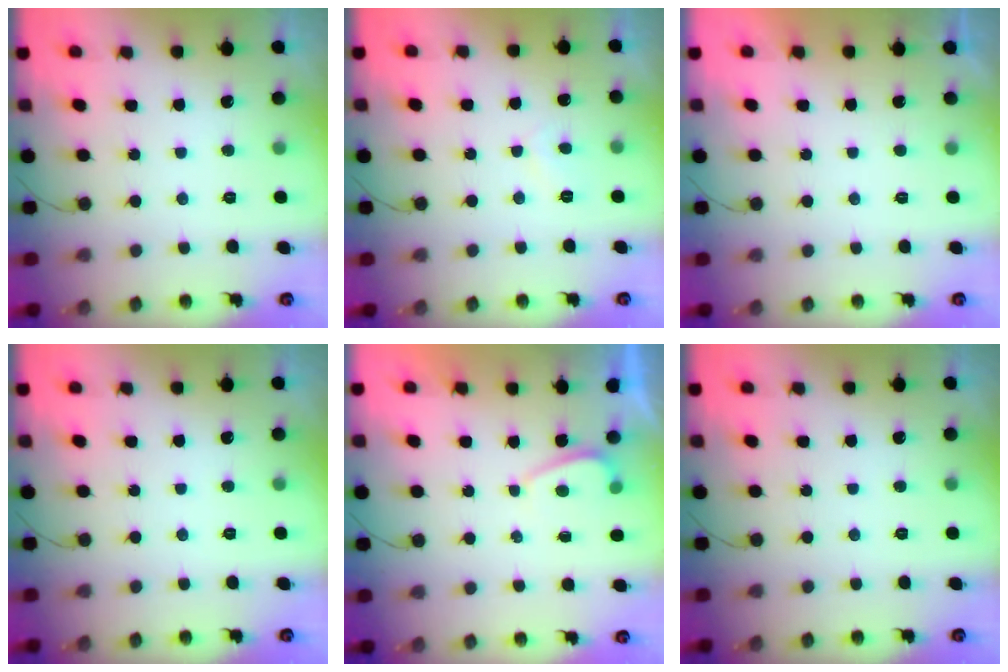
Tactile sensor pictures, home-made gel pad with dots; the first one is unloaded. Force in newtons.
{"total": 3.1, "press": 3.0, "slide": 0.6}
{"total": 2.0, "press": 2.0, "slide": 0.6}
{"total": 0.0}
{"total": 0.6, "press": 0.4, "slide": 0.5}
{"total": 0.0}